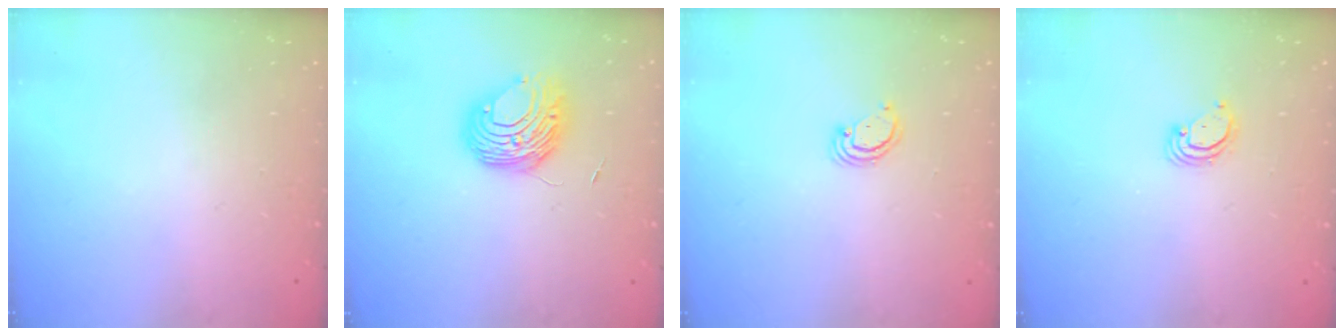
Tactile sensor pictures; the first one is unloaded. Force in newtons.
{"total": 9.1, "press": 9.1, "slide": 0.4}
{"total": 2.4, "press": 2.4, "slide": 0.2}
{"total": 2.9, "press": 2.9, "slide": 0.3}